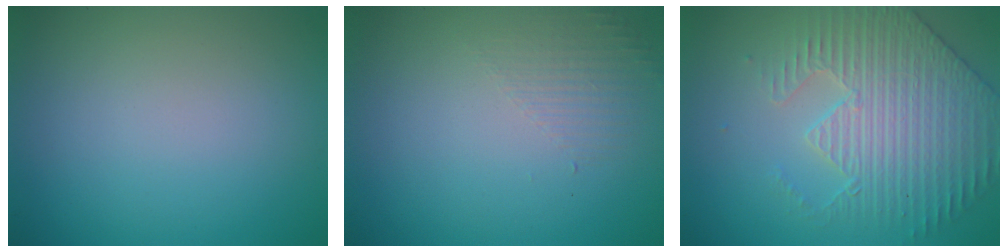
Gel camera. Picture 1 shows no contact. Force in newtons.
{"total": 1.4, "press": 0.2, "slide": 1.4}
{"total": 4.2, "press": 4.2, "slide": 0.5}